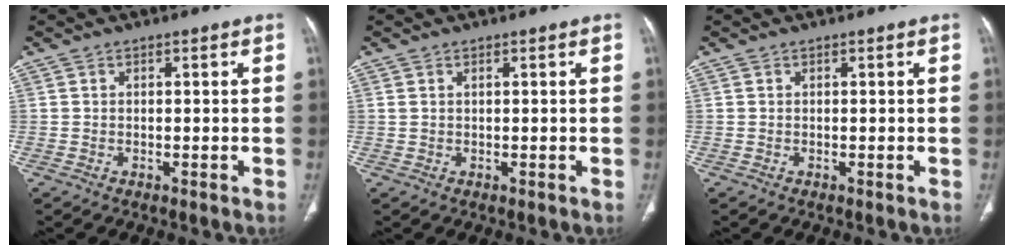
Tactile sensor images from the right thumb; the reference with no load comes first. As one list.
[{"total": 0.7, "force": [0.3, 0.3, 0.5], "torque": [-0.014, 0.010, 0.011]}, {"total": 0.0}]